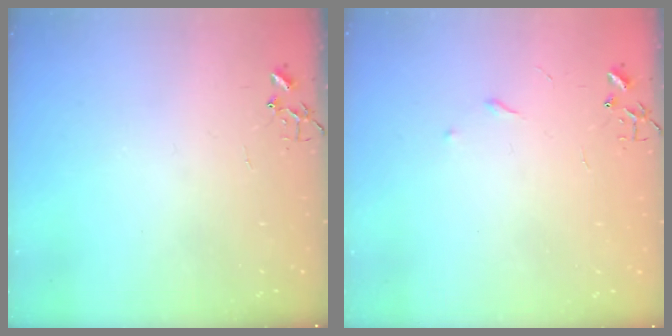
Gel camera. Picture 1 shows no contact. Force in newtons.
{"total": 3.7, "press": 3.6, "slide": 0.4}